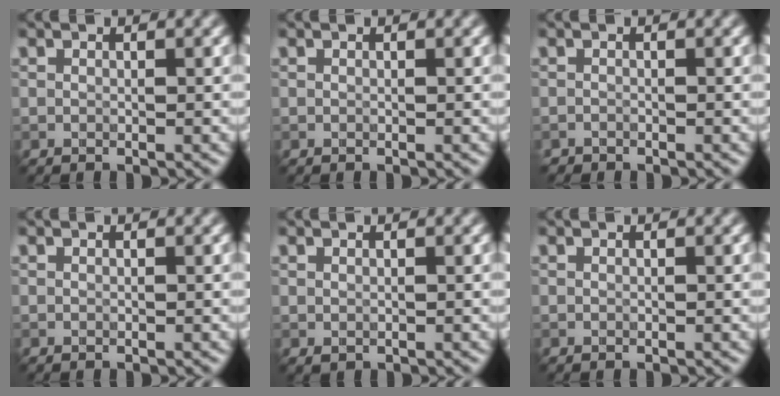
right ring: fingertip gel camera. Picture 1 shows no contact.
{"total": 0.0}
{"total": 0.6, "force": [-0.6, 0.2, -0.2], "torque": [0.006, -0.001, -0.012]}
{"total": 0.0}
{"total": 0.5, "force": [0.2, 0.4, 0.3], "torque": [-0.005, 0.000, 0.002]}
{"total": 0.0}